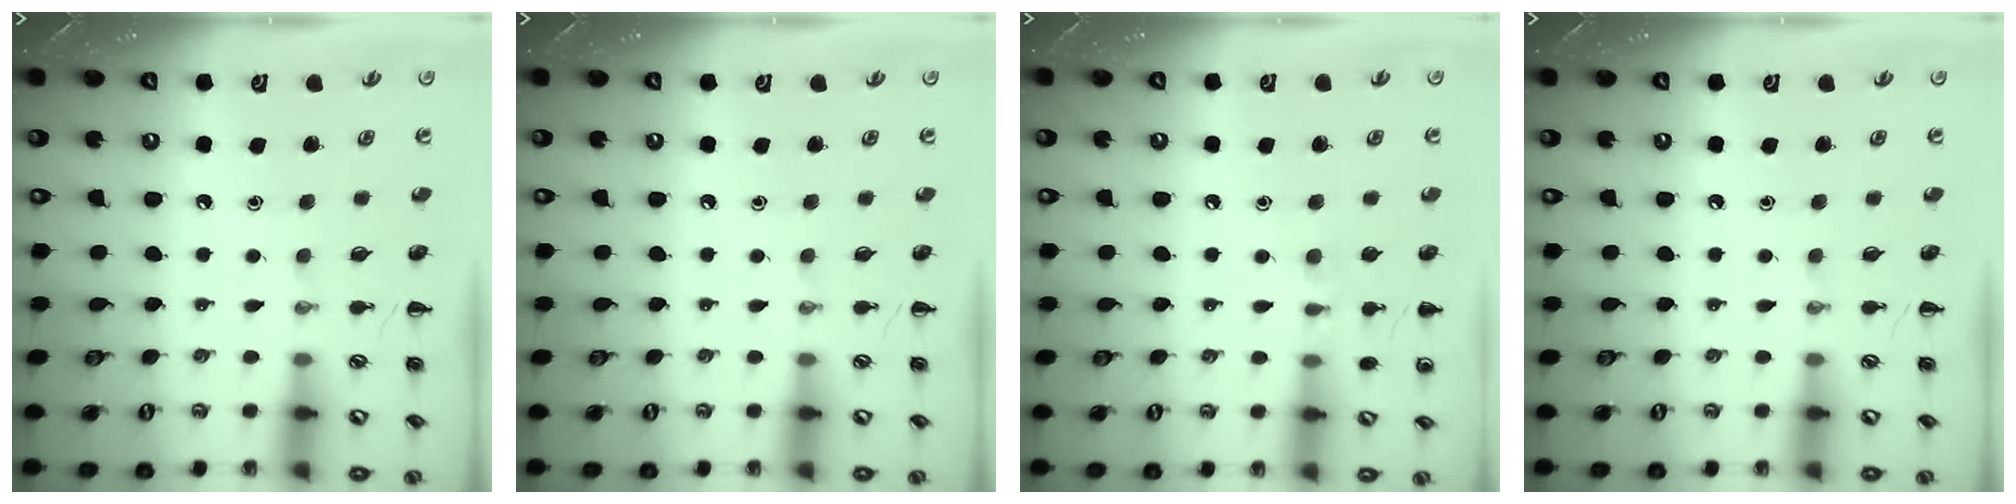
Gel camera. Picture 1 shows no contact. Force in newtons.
{"total": 0.0}
{"total": 5.9, "press": 5.7, "slide": 1.4}
{"total": 0.0}